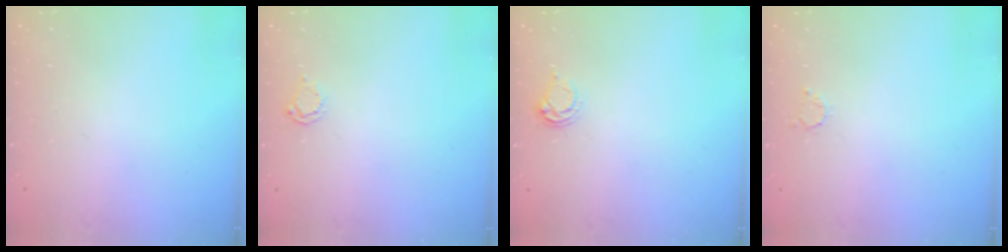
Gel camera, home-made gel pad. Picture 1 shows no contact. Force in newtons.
{"total": 2.7, "press": 2.7, "slide": 0.4}
{"total": 4.0, "press": 4.0, "slide": 0.5}
{"total": 1.7, "press": 1.7, "slide": 0.3}